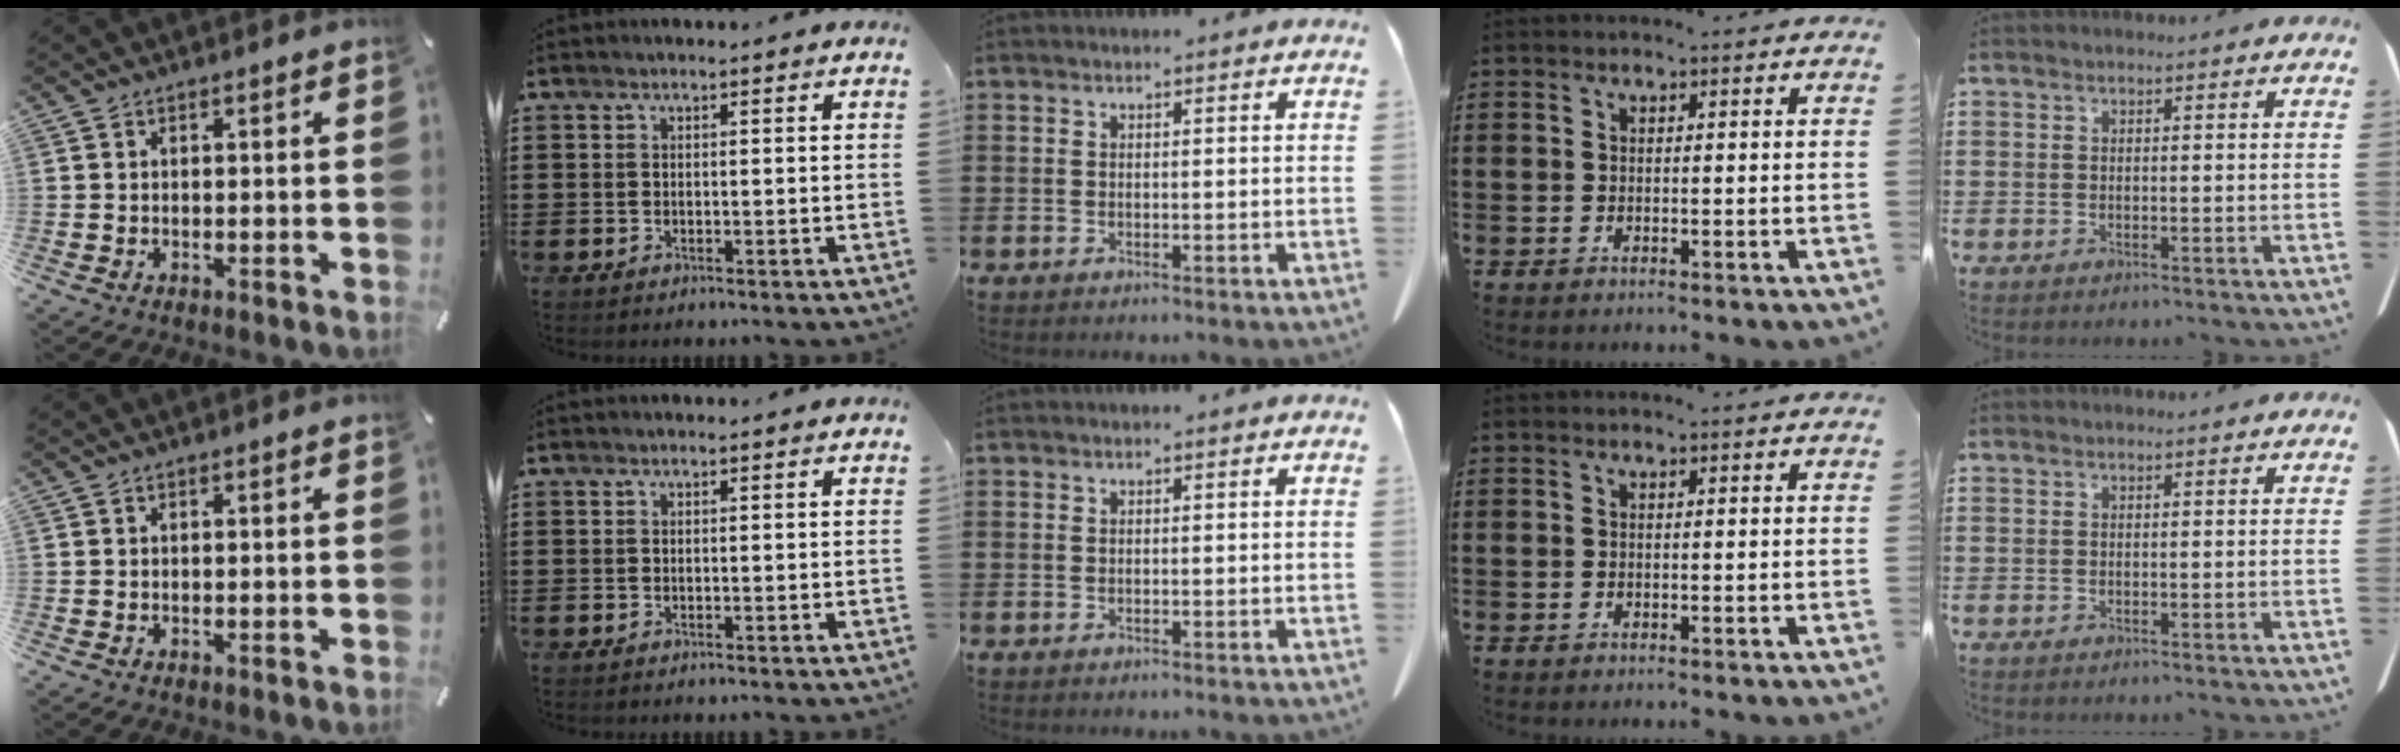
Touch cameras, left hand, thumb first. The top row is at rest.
{}